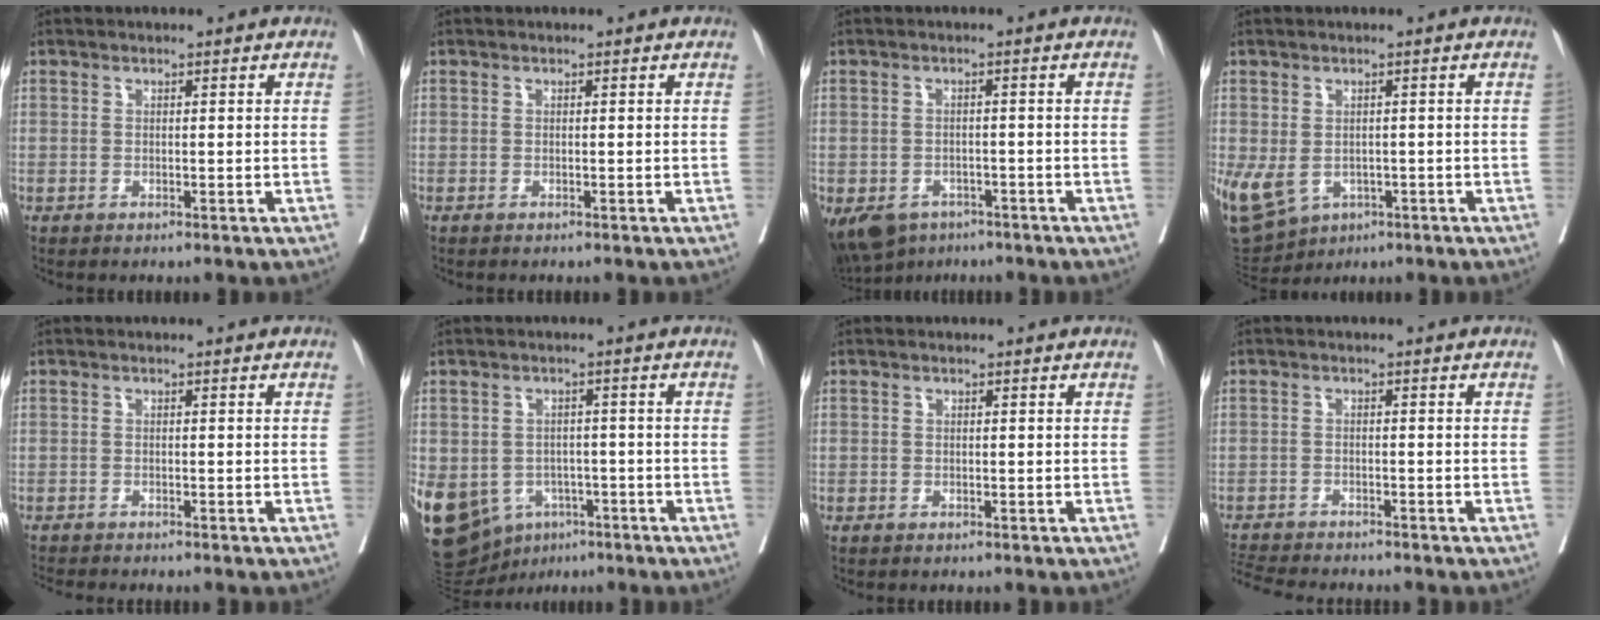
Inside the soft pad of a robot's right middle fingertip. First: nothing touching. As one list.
[{"total": 0.0}, {"total": 10.2, "force": [-6.3, 7.1, 3.7], "torque": [-0.098, -0.015, -0.086]}, {"total": 16.3, "force": [-5.9, 12.9, 8.0], "torque": [-0.218, -0.007, -0.073]}, {"total": 3.7, "force": [-3.5, 0.0, 1.2], "torque": [-0.016, -0.009, -0.056]}, {"total": 23.1, "force": [-9.6, 18.1, 10.6], "torque": [-0.333, -0.011, -0.130]}, {"total": 1.2, "force": [-0.3, 1.2, -0.1], "torque": [0.009, 0.007, -0.008]}, {"total": 8.2, "force": [-7.7, 0.6, 2.7], "torque": [-0.042, -0.012, -0.123]}]